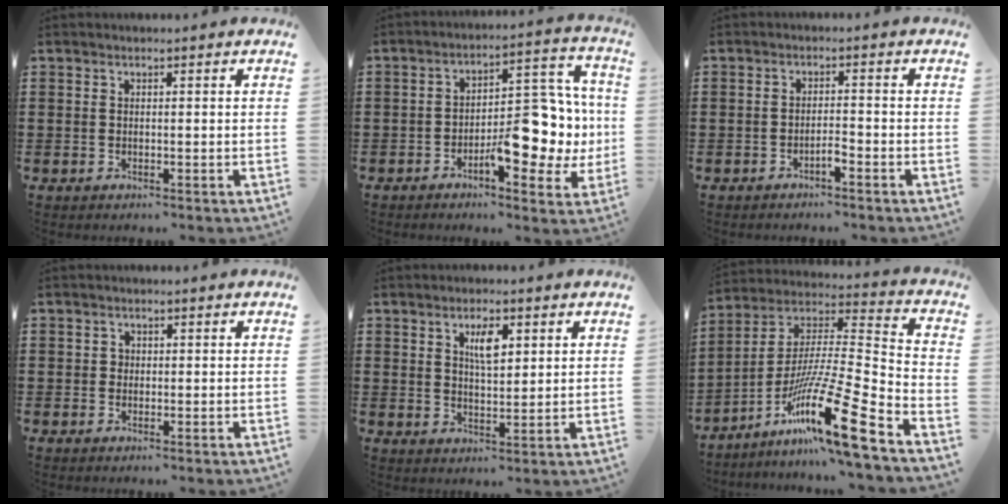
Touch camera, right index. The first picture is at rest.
{"total": 9.8, "force": [-2.8, 4.4, 8.3], "torque": [-0.105, 0.000, -0.049]}
{"total": 2.0, "force": [-1.5, 0.2, 1.2], "torque": [-0.024, -0.001, -0.029]}
{"total": 0.8, "force": [0.0, 0.7, 0.3], "torque": [-0.009, 0.002, 0.001]}
{"total": 4.2, "force": [1.9, 1.6, 3.4], "torque": [-0.065, 0.003, 0.029]}
{"total": 17.9, "force": [-10.7, 1.3, 14.2], "torque": [-0.250, 0.008, -0.192]}